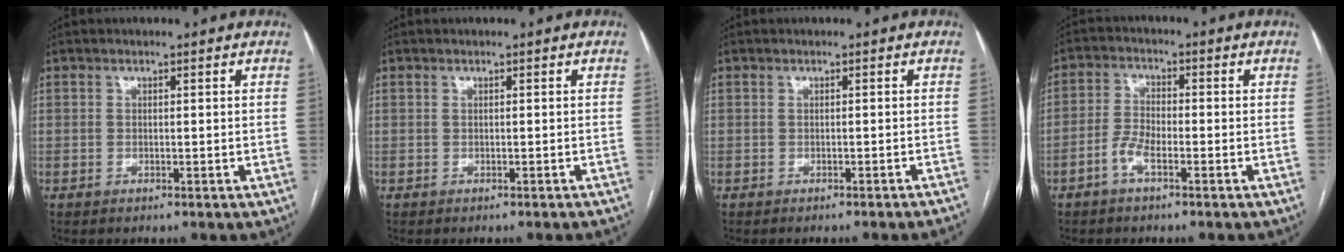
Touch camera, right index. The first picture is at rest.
{"total": 1.6, "force": [-1.3, -0.2, 0.8], "torque": [-0.012, 0.006, -0.014]}
{"total": 5.1, "force": [-4.7, -0.7, 1.7], "torque": [-0.009, -0.015, -0.052]}
{"total": 3.9, "force": [-2.2, 1.1, 3.0], "torque": [-0.067, 0.006, -0.044]}